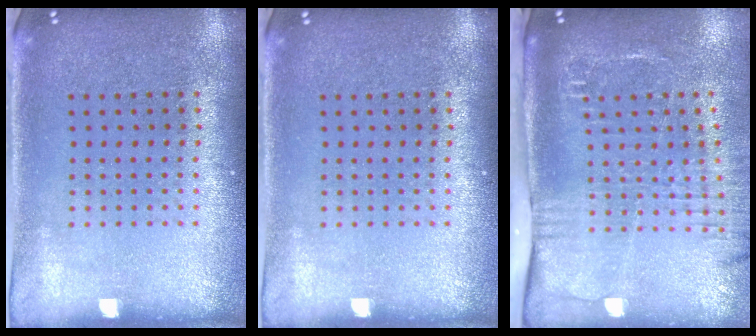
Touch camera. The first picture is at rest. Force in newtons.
{"total": 0.0}
{"total": 2.7, "press": 2.1, "slide": 1.7}